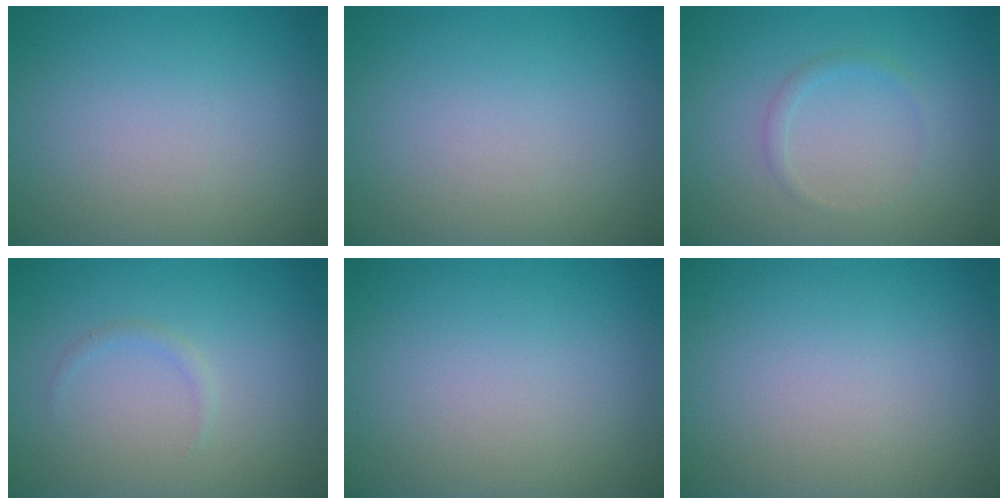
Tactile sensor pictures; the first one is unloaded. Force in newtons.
{"total": 0.0}
{"total": 0.9, "press": 0.9, "slide": 0.0}
{"total": 0.7, "press": 0.7, "slide": 0.1}
{"total": 0.0}
{"total": 0.0}